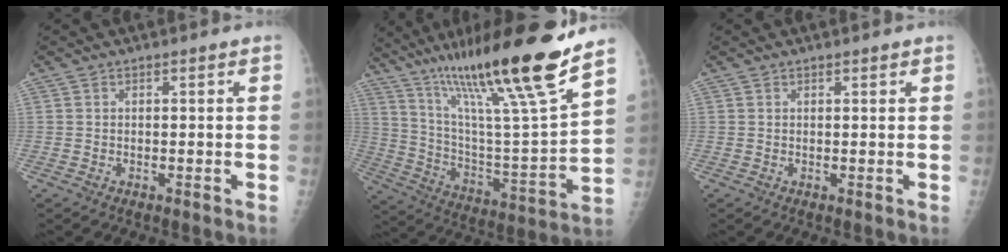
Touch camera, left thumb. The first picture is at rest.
{"total": 27.2, "force": [19.1, 1.9, 19.3], "torque": [-0.301, -0.071, 0.328]}
{"total": 0.7, "force": [0.6, 0.2, 0.2], "torque": [-0.002, -0.003, 0.009]}